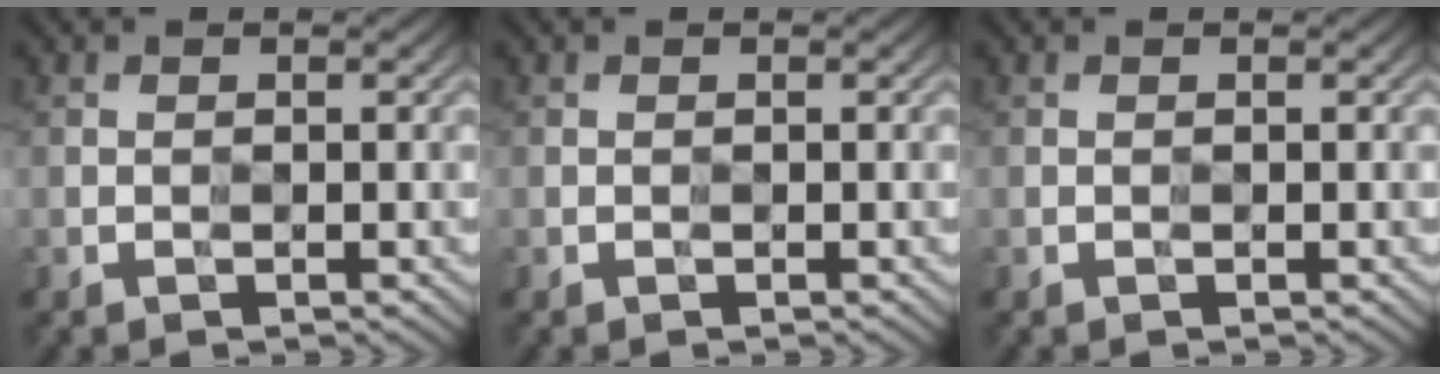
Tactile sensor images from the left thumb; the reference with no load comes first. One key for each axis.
{"total": 0.0}
{"total": 0.0}